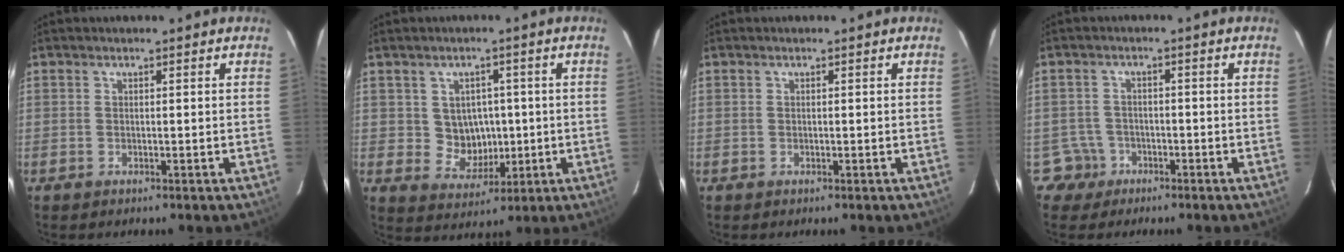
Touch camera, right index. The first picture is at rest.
{"total": 6.3, "force": [0.4, 5.9, 2.2], "torque": [-0.044, 0.010, 0.021]}
{"total": 0.0}
{"total": 3.9, "force": [-2.0, 3.3, -0.5], "torque": [0.004, 0.020, -0.034]}